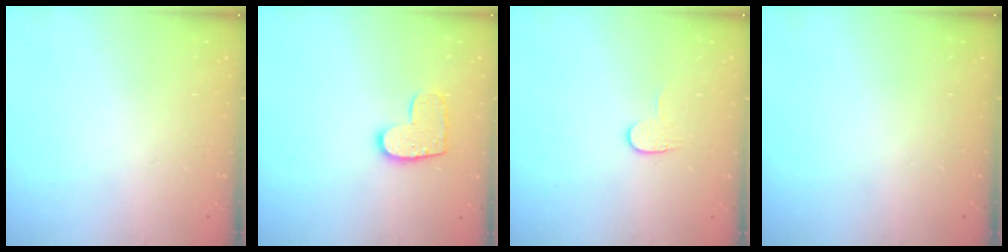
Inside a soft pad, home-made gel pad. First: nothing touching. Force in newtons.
{"total": 10.2, "press": 10.1, "slide": 0.5}
{"total": 4.5, "press": 4.5, "slide": 0.4}
{"total": 0.0}